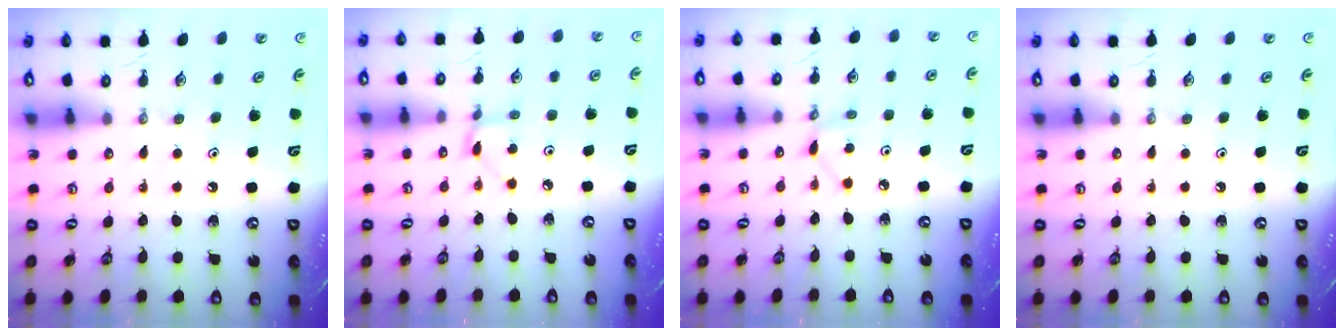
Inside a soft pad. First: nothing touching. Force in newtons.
{"total": 2.1, "press": 2.0, "slide": 0.2}
{"total": 2.8, "press": 2.8, "slide": 0.3}
{"total": 0.0}